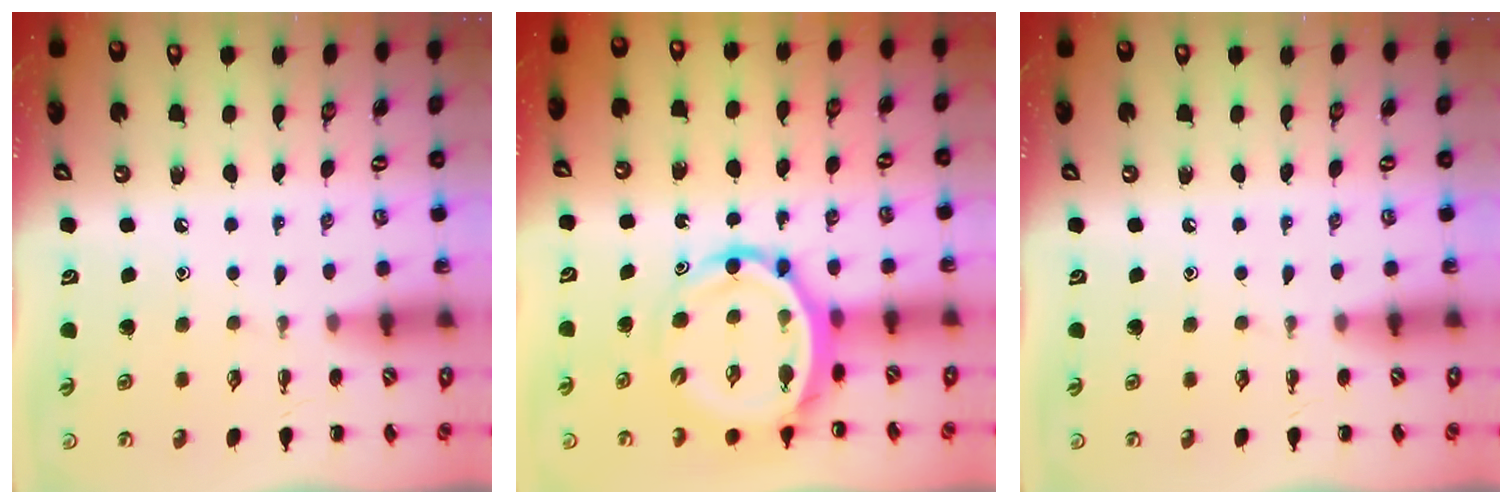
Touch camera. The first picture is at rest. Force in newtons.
{"total": 10.3, "press": 9.9, "slide": 2.8}
{"total": 0.0}